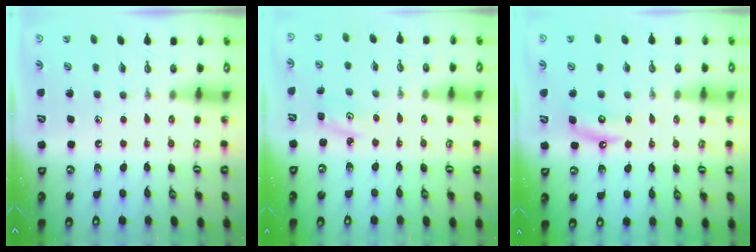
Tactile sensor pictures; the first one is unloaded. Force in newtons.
{"total": 2.9, "press": 2.9, "slide": 0.3}
{"total": 5.0, "press": 5.0, "slide": 0.4}